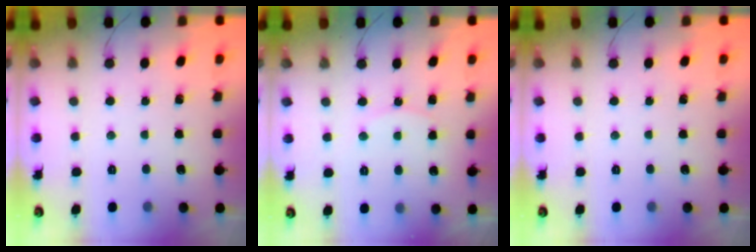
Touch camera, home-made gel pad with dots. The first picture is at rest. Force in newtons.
{"total": 7.0, "press": 6.9, "slide": 0.6}
{"total": 0.0}